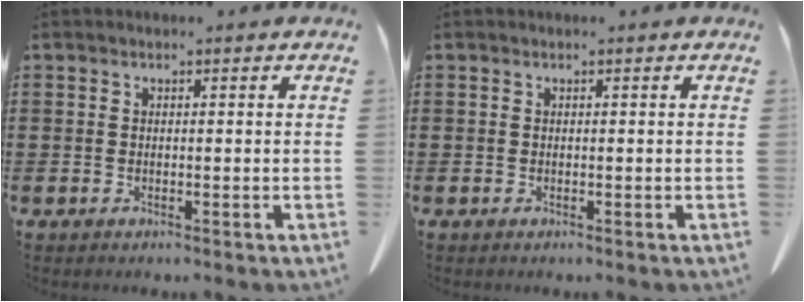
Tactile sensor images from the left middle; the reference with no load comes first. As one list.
[{"total": 0.0}]